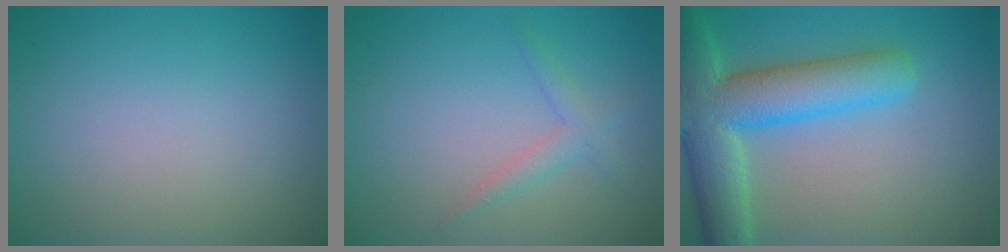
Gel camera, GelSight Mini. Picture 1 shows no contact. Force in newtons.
{"total": 1.7, "press": 1.7, "slide": 0.1}
{"total": 9.2, "press": 9.2, "slide": 0.5}